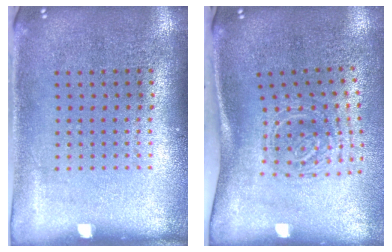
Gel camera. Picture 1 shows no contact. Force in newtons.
{"total": 1.9, "press": 1.3, "slide": 1.4}